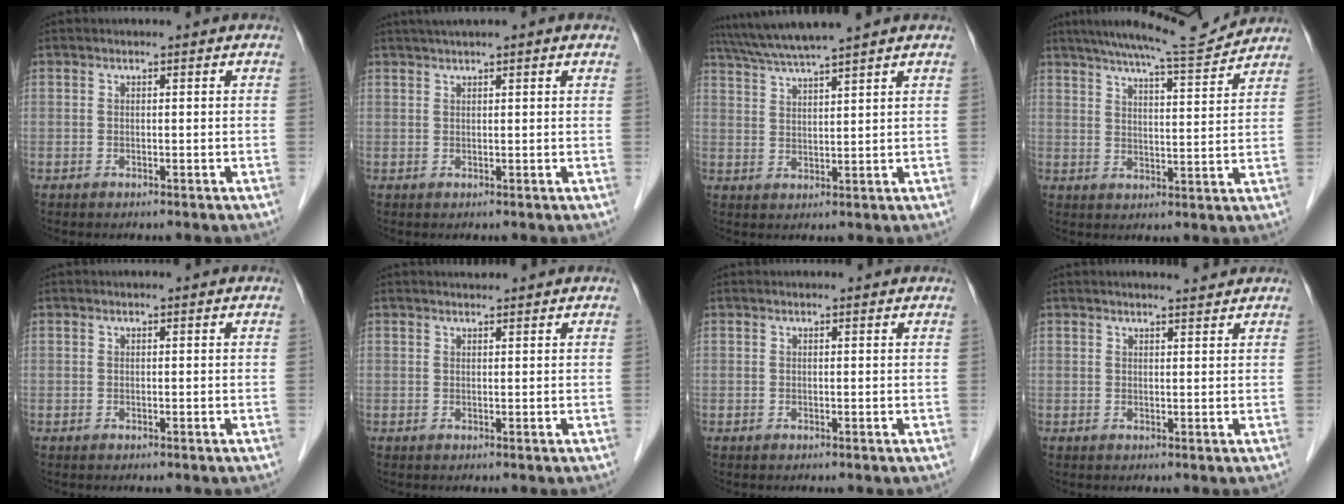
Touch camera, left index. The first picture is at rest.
{"total": 4.6, "force": [3.6, 0.0, 2.9], "torque": [-0.048, 0.032, 0.059]}
{"total": 8.3, "force": [7.3, -1.1, 3.9], "torque": [-0.073, 0.023, 0.127]}
{"total": 11.5, "force": [10.8, -0.1, 3.9], "torque": [-0.063, 0.003, 0.155]}
{"total": 0.0}
{"total": 1.5, "force": [1.4, 0.1, 0.3], "torque": [-0.008, 0.012, 0.027]}
{"total": 1.3, "force": [1.3, 0.2, 0.2], "torque": [-0.012, 0.012, 0.013]}
{"total": 3.0, "force": [2.8, 0.1, 0.9], "torque": [-0.016, 0.005, 0.036]}